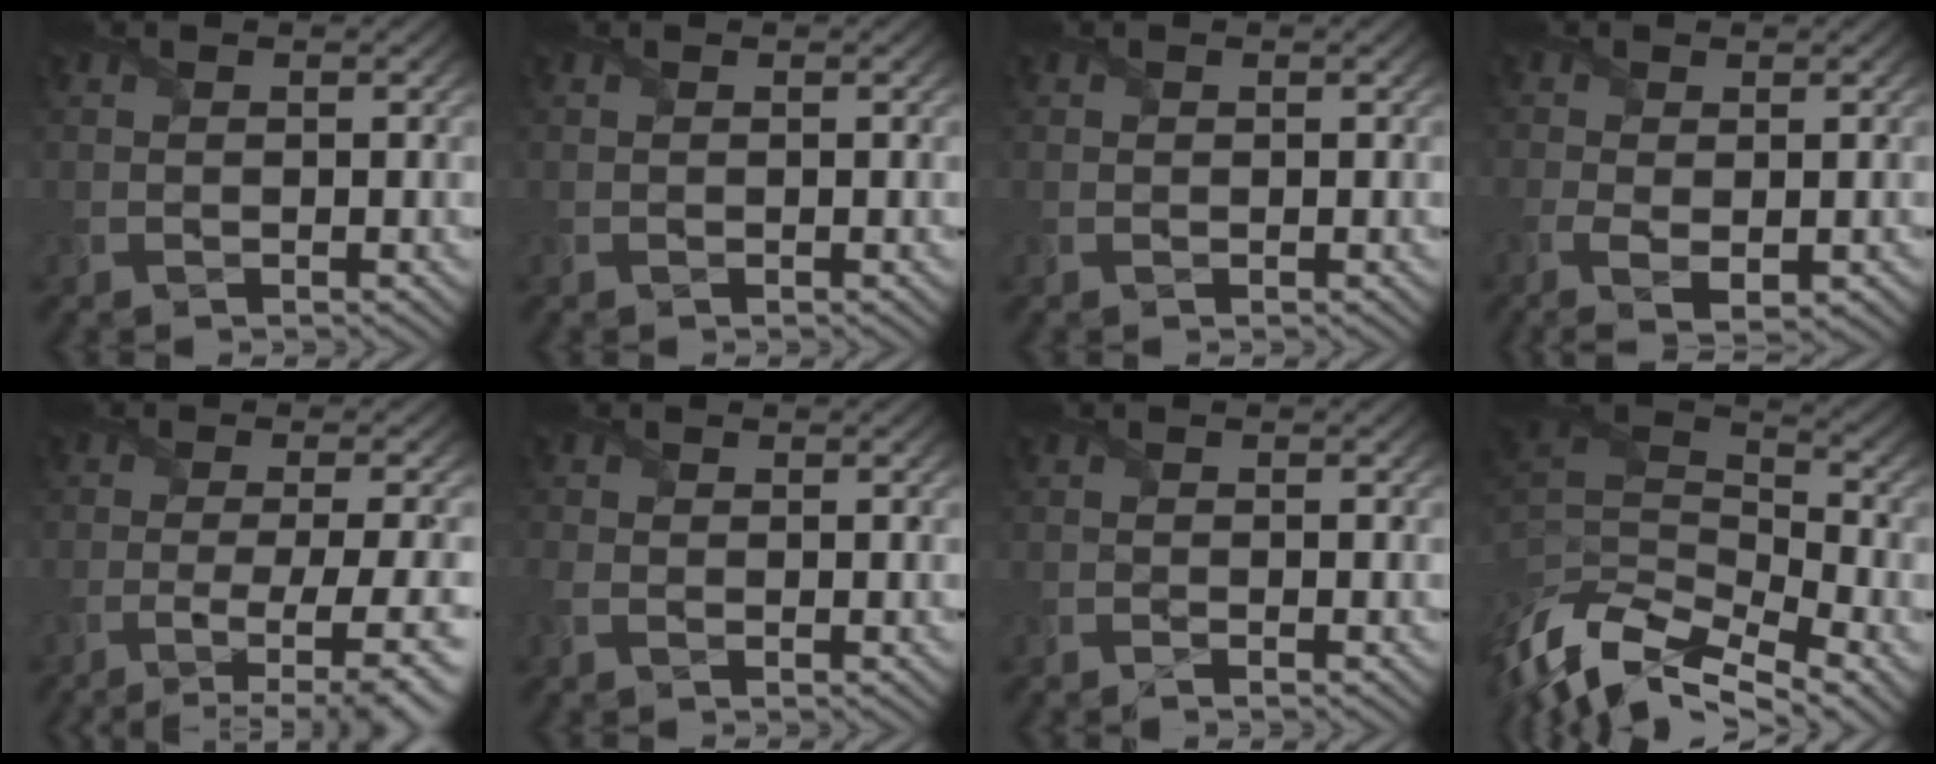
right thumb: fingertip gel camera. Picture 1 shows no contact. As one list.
[{"total": 0.0}, {"total": 0.0}, {"total": 3.5, "force": [-1.2, 1.6, 2.9], "torque": [-0.073, -0.012, -0.020]}, {"total": 8.1, "force": [-4.0, 1.4, 6.9], "torque": [-0.106, -0.009, -0.055]}, {"total": 2.0, "force": [-0.6, 1.5, 1.3], "torque": [-0.040, -0.004, -0.013]}, {"total": 0.7, "force": [-0.6, -0.2, 0.3], "torque": [-0.006, -0.001, -0.013]}, {"total": 12.5, "force": [-6.7, 6.0, 8.7], "torque": [-0.205, -0.008, -0.123]}]